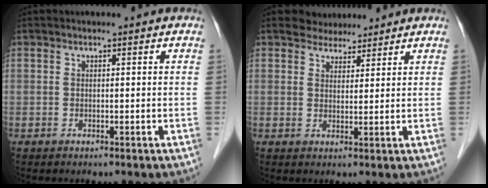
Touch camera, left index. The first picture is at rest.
{"total": 3.6, "force": [3.2, 1.6, 0.3], "torque": [-0.001, 0.005, 0.048]}